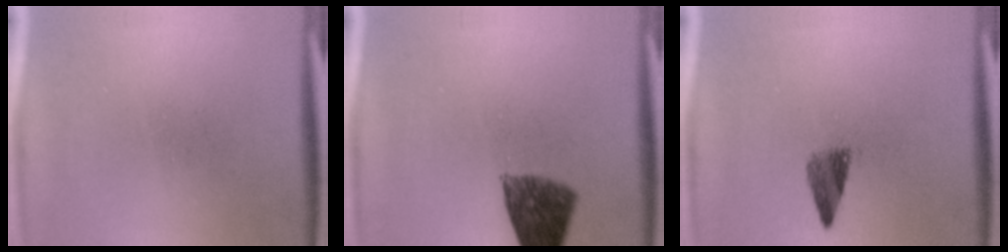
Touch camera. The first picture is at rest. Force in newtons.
{"total": 8.3}
{"total": 2.9}